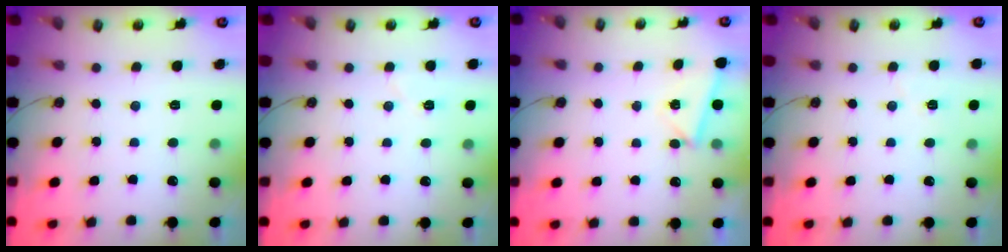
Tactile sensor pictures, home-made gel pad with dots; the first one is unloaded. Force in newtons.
{"total": 4.4, "press": 4.2, "slide": 1.4}
{"total": 3.8, "press": 3.0, "slide": 2.3}
{"total": 3.8, "press": 3.1, "slide": 2.1}